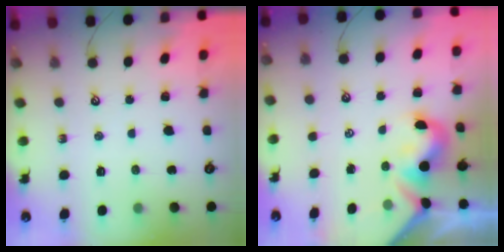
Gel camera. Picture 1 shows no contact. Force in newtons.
{"total": 2.2, "press": 2.2, "slide": 0.6}